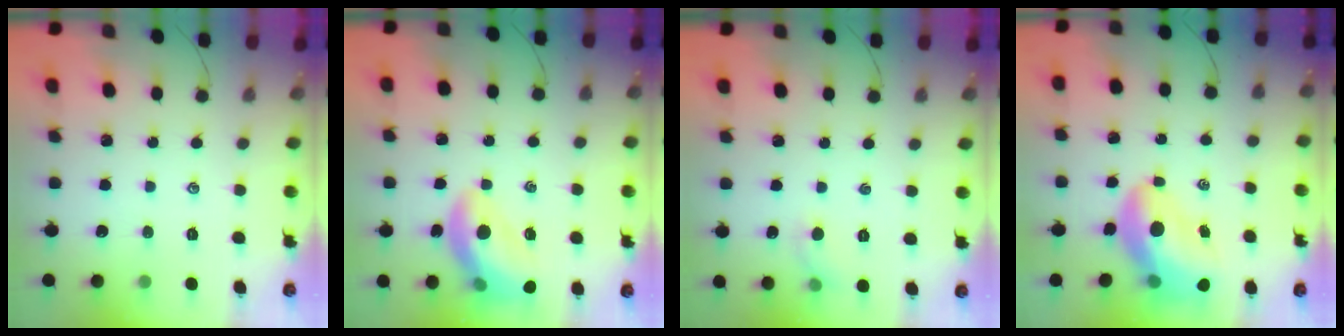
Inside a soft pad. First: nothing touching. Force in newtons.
{"total": 14.2, "press": 13.7, "slide": 3.8}
{"total": 4.4, "press": 4.2, "slide": 1.2}
{"total": 14.9, "press": 14.3, "slide": 4.0}